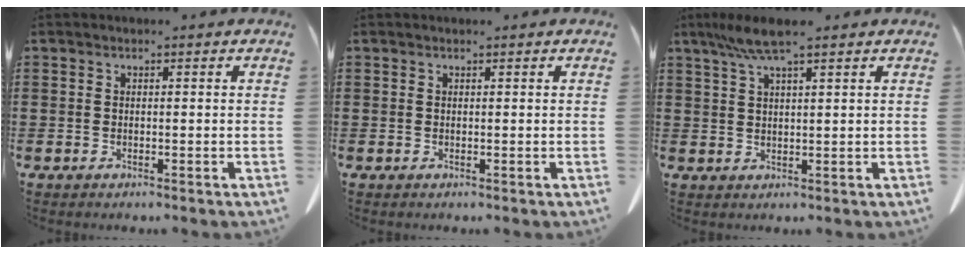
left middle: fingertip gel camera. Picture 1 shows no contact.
{"total": 0.0}
{"total": 5.2, "force": [3.4, 0.6, 3.9], "torque": [-0.082, 0.002, 0.059]}